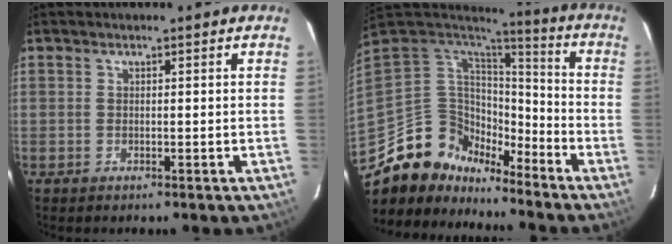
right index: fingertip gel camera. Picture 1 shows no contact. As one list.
[{"total": 14.8, "force": [-12.6, 7.0, 3.3], "torque": [-0.058, 0.062, -0.222]}]